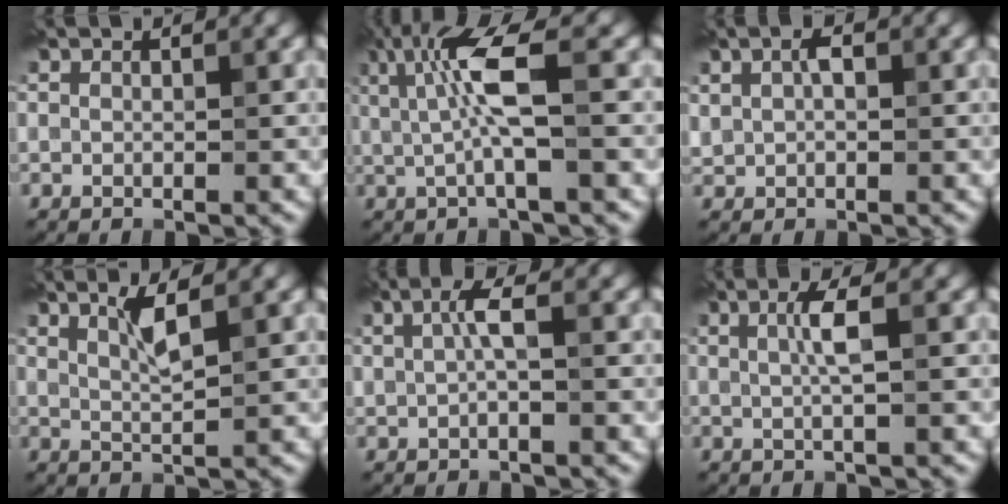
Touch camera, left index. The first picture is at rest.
{"total": 5.4, "force": [1.0, 0.8, 5.3], "torque": [-0.110, 0.006, 0.019]}
{"total": 1.9, "force": [0.6, 1.3, 1.3], "torque": [-0.028, 0.006, 0.011]}
{"total": 2.5, "force": [1.3, 0.4, 2.1], "torque": [-0.038, -0.001, 0.026]}
{"total": 2.0, "force": [0.3, 0.4, 2.0], "torque": [-0.042, 0.003, 0.003]}
{"total": 2.6, "force": [0.4, 0.4, 2.5], "torque": [-0.047, 0.002, 0.005]}